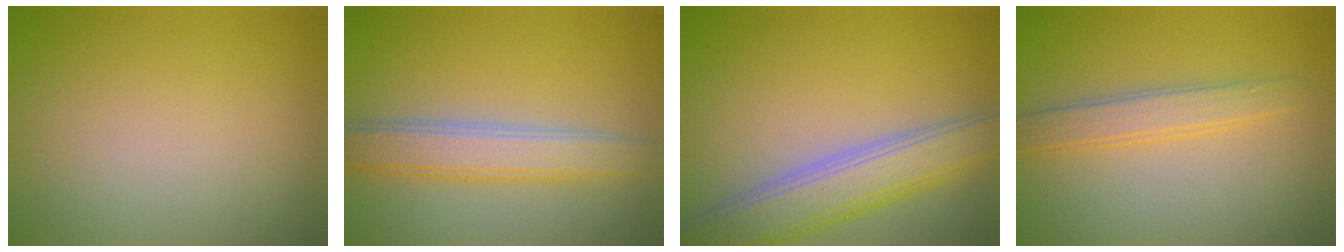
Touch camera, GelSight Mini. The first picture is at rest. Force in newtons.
{"total": 4.4, "press": 4.4, "slide": 0.3}
{"total": 6.4, "press": 6.4, "slide": 0.4}
{"total": 2.7, "press": 2.7, "slide": 0.1}